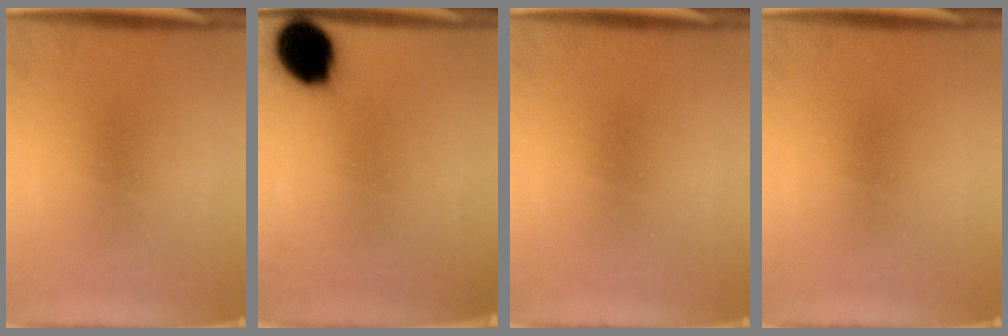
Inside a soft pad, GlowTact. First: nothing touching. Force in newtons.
{"total": 11.4}
{"total": 0.0}
{"total": 0.0}